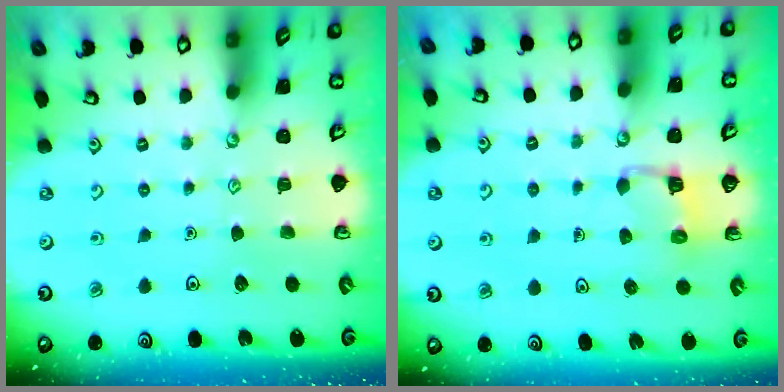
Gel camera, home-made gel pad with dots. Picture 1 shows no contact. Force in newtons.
{"total": 3.3, "press": 3.3, "slide": 0.3}